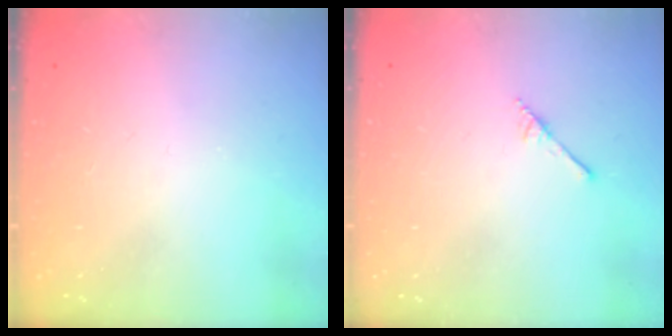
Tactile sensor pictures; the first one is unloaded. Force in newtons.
{"total": 1.7, "press": 1.7, "slide": 0.1}